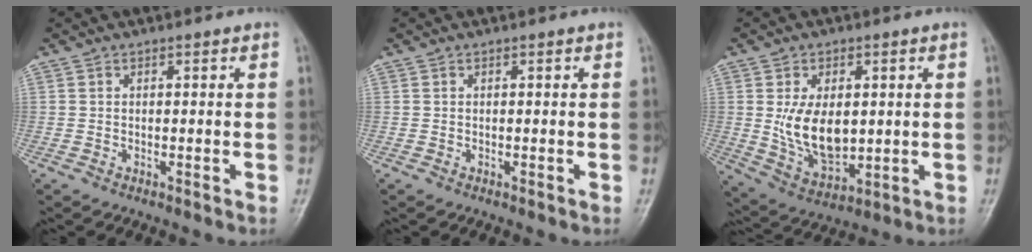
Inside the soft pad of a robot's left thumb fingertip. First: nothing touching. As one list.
[{"total": 0.0}, {"total": 11.6, "force": [0.9, 7.0, 9.2], "torque": [-0.141, -0.015, 0.034]}]